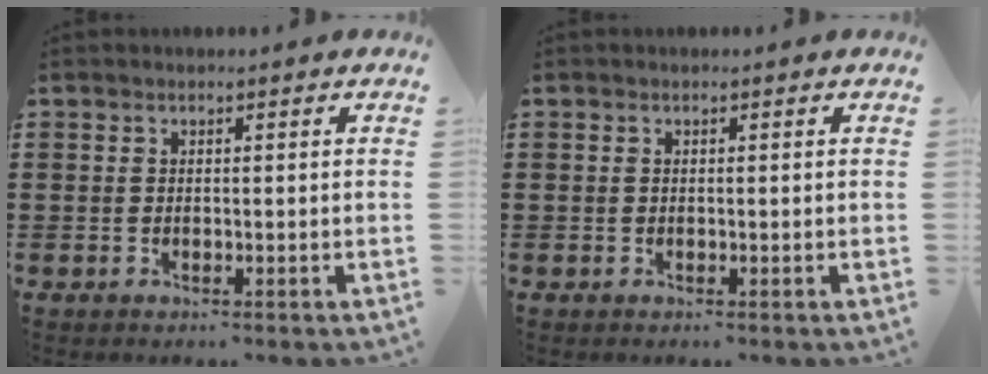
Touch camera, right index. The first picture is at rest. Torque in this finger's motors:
{"motor_torque": [0.51, 0.36, -0.04, 0.01]}